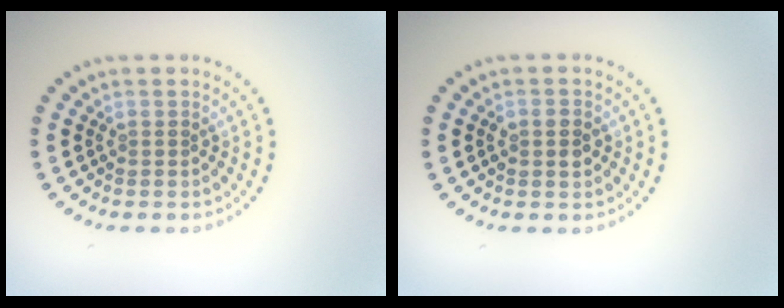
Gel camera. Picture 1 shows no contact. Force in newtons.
{"total": 1.2, "press": 1.2, "slide": 0.1}